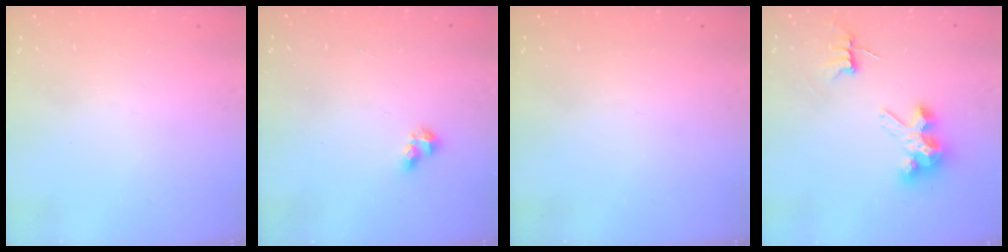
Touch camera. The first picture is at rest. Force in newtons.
{"total": 2.9, "press": 2.9, "slide": 0.3}
{"total": 0.0}
{"total": 6.9, "press": 6.9, "slide": 0.5}